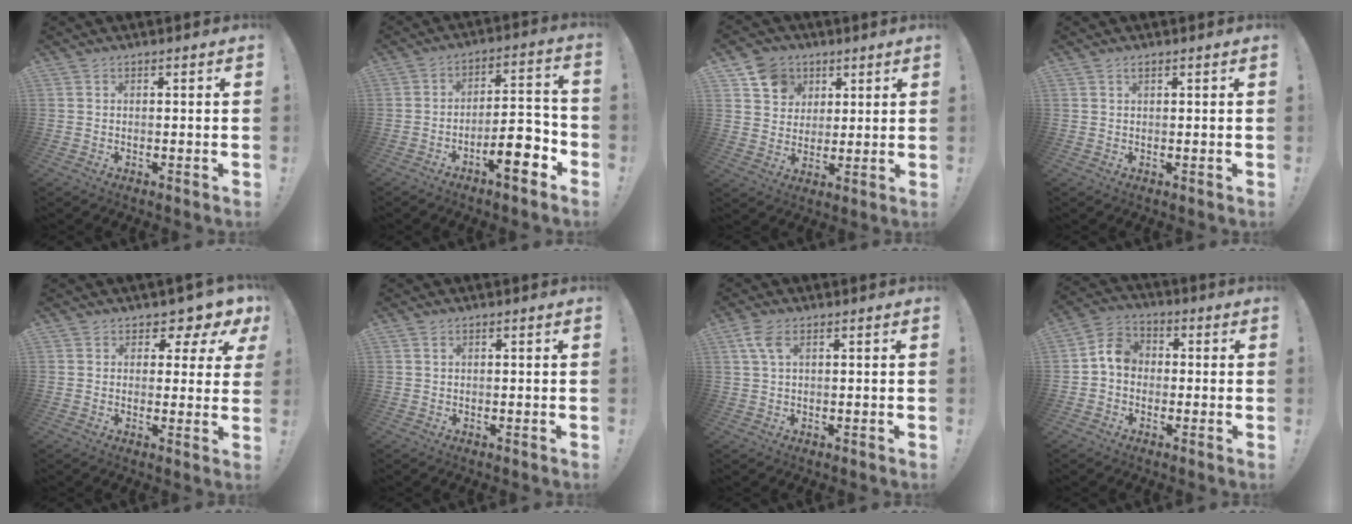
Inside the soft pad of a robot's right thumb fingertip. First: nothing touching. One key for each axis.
{"total": 11.9, "fx": -6.2, "fy": 3.6, "fz": 9.5, "tx": -0.121, "ty": 0.032, "tz": -0.104}
{"total": 10.2, "fx": 5.0, "fy": 8.6, "fz": 2.3, "tx": -0.023, "ty": -0.035, "tz": 0.099}
{"total": 0.8, "fx": 0.5, "fy": 0.3, "fz": 0.5, "tx": -0.007, "ty": 0.000, "tz": 0.009}
{"total": 4.3, "fx": 2.6, "fy": 2.9, "fz": 1.8, "tx": -0.018, "ty": -0.029, "tz": 0.042}
{"total": 0.6, "fx": 0.4, "fy": 0.3, "fz": 0.3, "tx": -0.008, "ty": 0.001, "tz": 0.008}
{"total": 4.6, "fx": 1.8, "fy": 2.1, "fz": 3.7, "tx": -0.082, "ty": 0.001, "tz": 0.032}
{"total": 7.5, "fx": -0.1, "fy": 6.2, "fz": 4.3, "tx": -0.069, "ty": 0.024, "tz": 0.005}